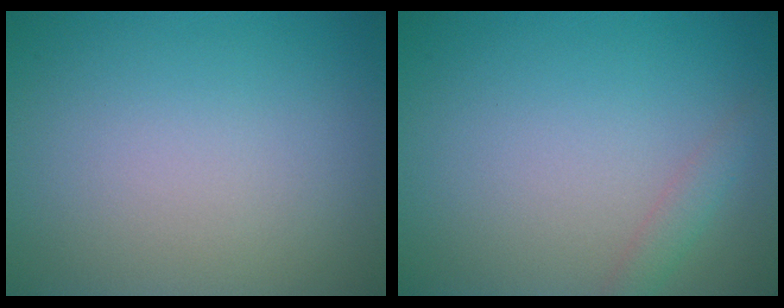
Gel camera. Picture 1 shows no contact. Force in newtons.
{"total": 1.4, "press": 1.4, "slide": 0.0}